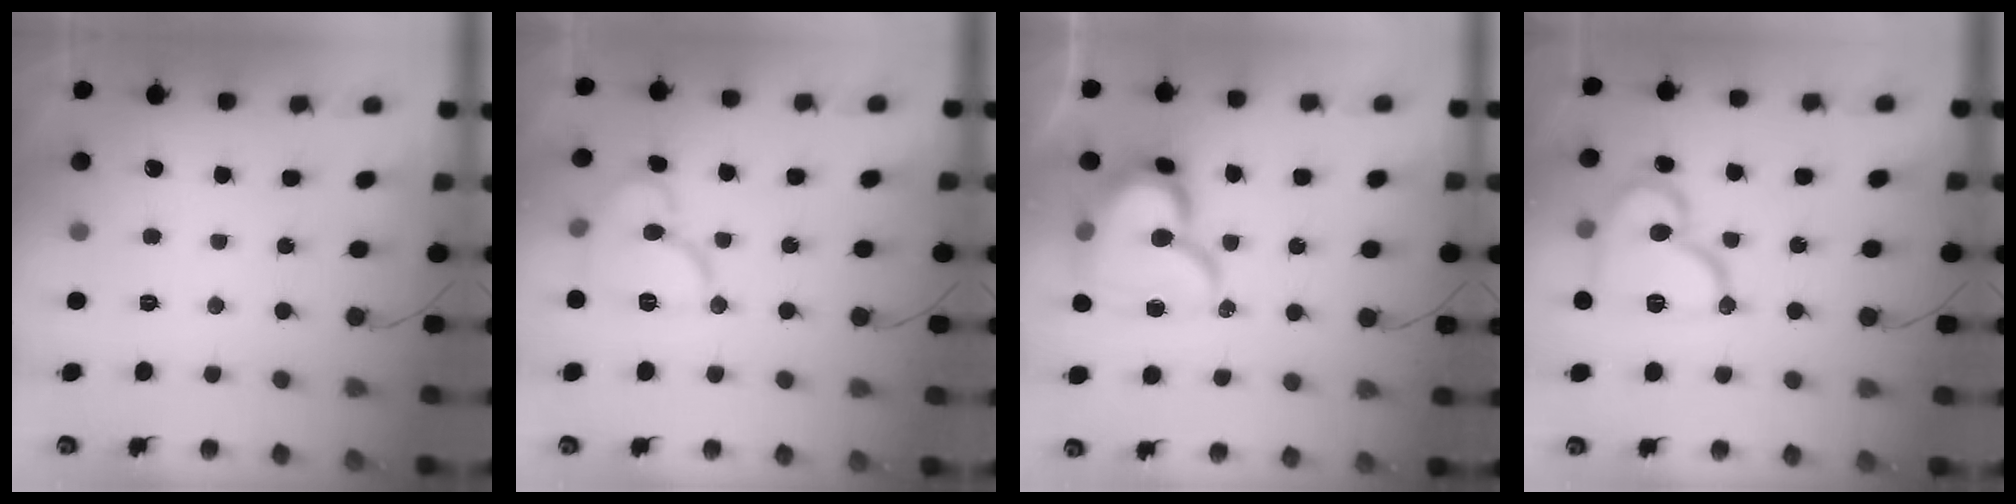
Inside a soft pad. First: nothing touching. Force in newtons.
{"total": 12.0, "press": 11.9, "slide": 0.9}
{"total": 17.9, "press": 17.8, "slide": 1.3}
{"total": 17.3, "press": 17.3, "slide": 1.7}